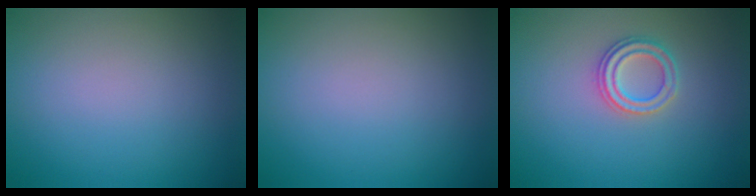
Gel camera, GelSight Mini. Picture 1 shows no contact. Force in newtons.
{"total": 0.0}
{"total": 2.3, "press": 2.3, "slide": 0.4}